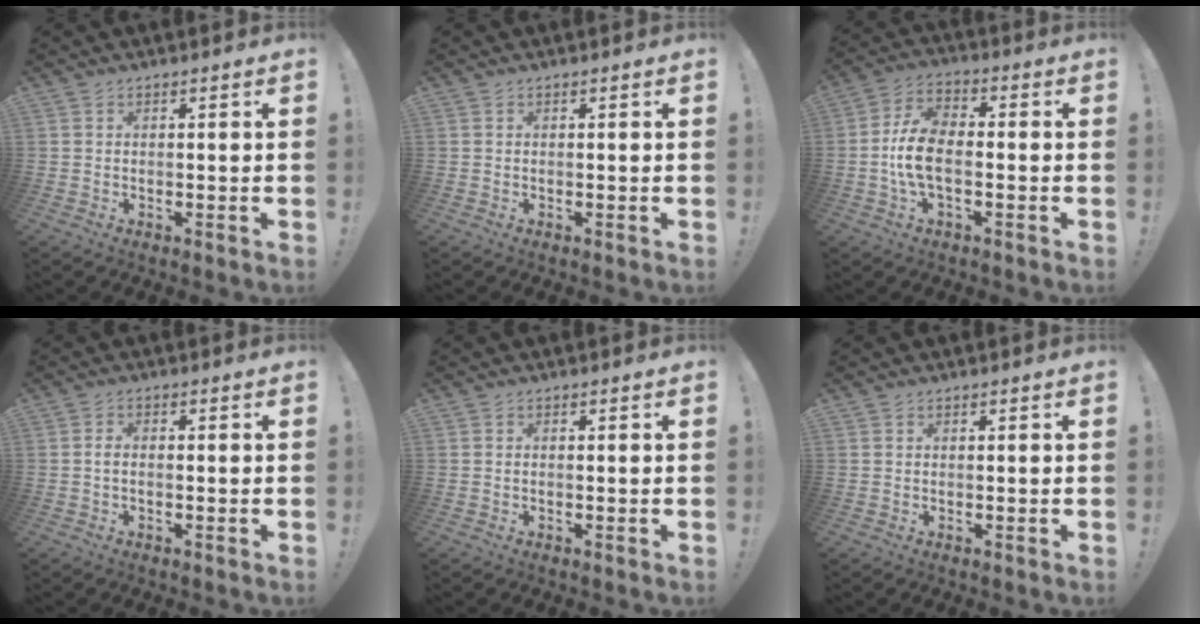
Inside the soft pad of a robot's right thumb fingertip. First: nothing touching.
{"total": 0.0}
{"total": 10.5, "force": [-2.3, 5.7, 8.5], "torque": [-0.177, 0.008, -0.041]}
{"total": 1.7, "force": [-0.7, 0.7, 1.3], "torque": [-0.030, 0.010, -0.011]}
{"total": 0.0}
{"total": 0.0}